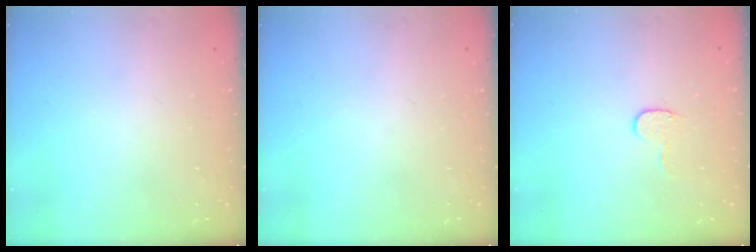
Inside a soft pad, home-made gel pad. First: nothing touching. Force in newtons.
{"total": 0.0}
{"total": 5.7, "press": 5.7, "slide": 0.5}